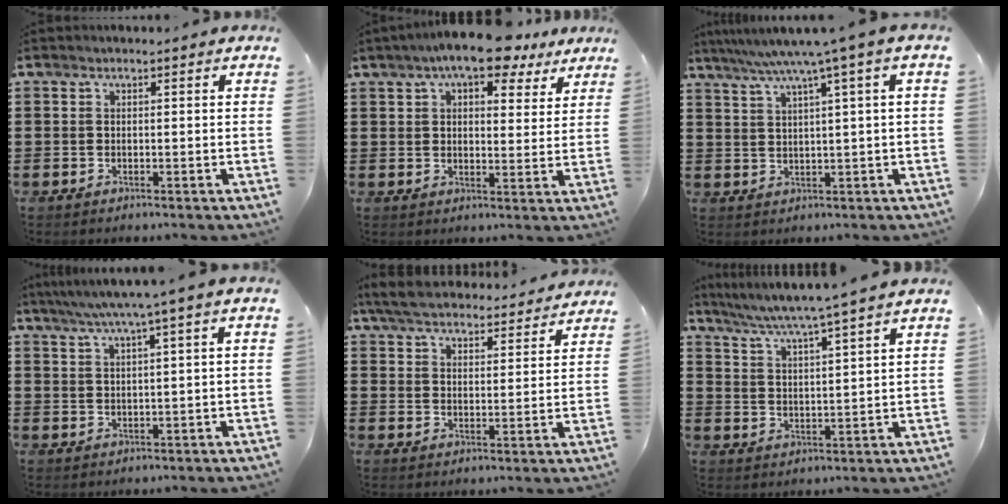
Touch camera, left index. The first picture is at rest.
{"total": 8.4, "force": [6.5, 2.5, 4.7], "torque": [-0.086, -0.014, 0.115]}
{"total": 5.3, "force": [2.8, -0.9, 4.4], "torque": [-0.093, -0.016, 0.042]}
{"total": 3.9, "force": [2.4, -0.7, 3.0], "torque": [-0.064, -0.008, 0.038]}
{"total": 6.0, "force": [5.8, 0.8, 1.5], "torque": [-0.055, -0.027, 0.102]}
{"total": 4.8, "force": [4.2, -1.3, 1.9], "torque": [-0.057, -0.036, 0.065]}